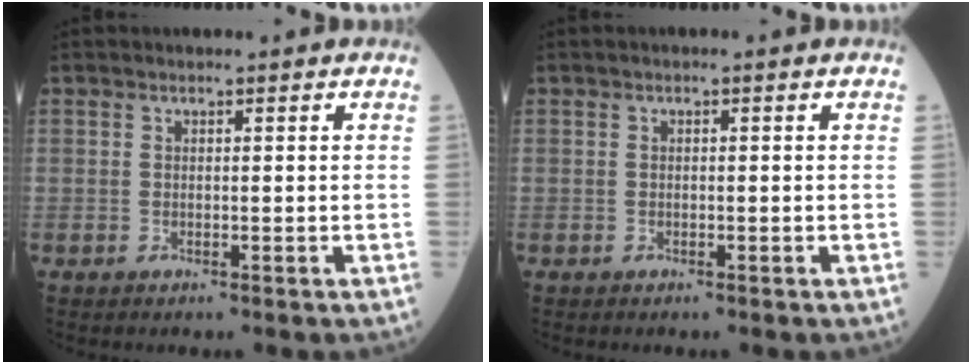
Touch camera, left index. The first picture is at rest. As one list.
[{"total": 0.0}]